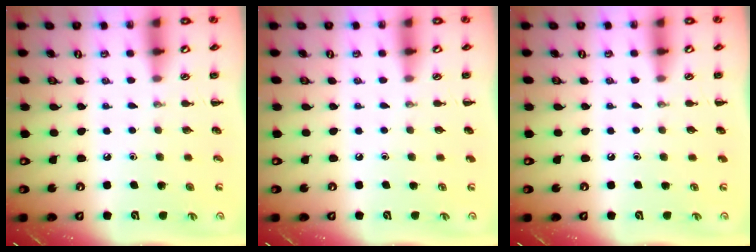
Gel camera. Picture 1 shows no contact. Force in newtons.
{"total": 0.0}
{"total": 0.0}